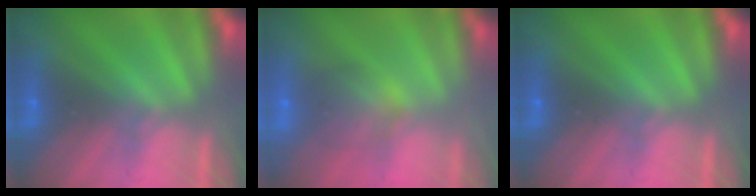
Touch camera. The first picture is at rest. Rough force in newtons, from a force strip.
{"total": 6.1}
{"total": 0.0}